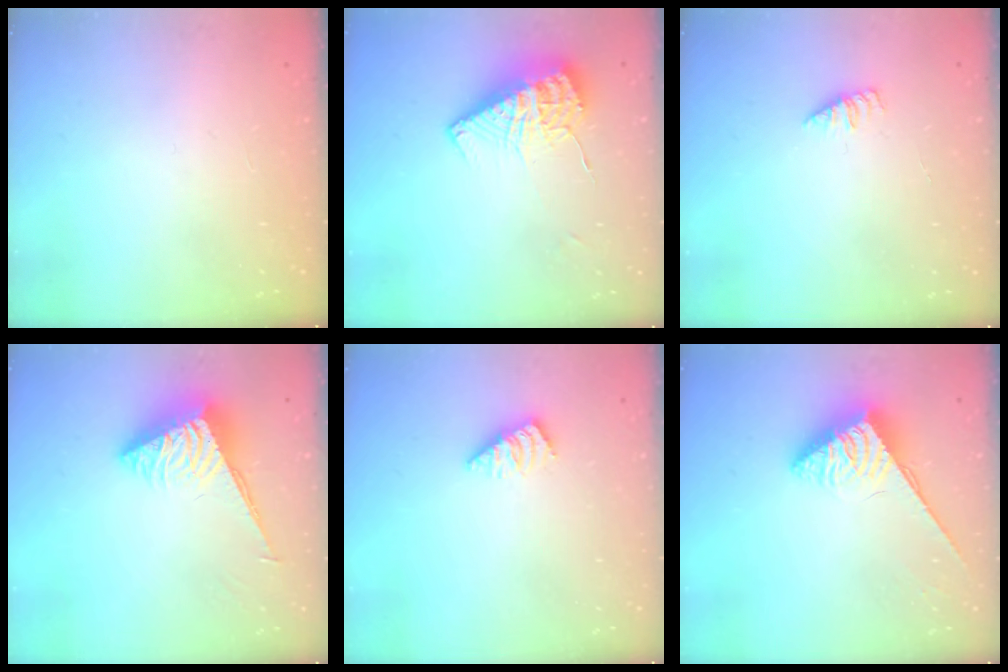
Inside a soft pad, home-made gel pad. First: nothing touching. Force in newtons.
{"total": 12.5, "press": 12.4, "slide": 1.0}
{"total": 1.4, "press": 1.3, "slide": 0.3}
{"total": 6.1, "press": 6.1, "slide": 0.4}
{"total": 2.6, "press": 2.5, "slide": 0.4}
{"total": 3.7, "press": 3.6, "slide": 0.6}